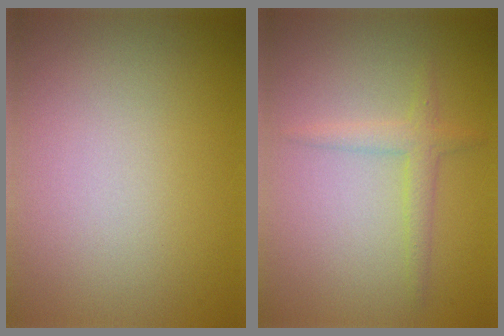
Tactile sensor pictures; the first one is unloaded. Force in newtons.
{"total": 1.8, "press": 1.8, "slide": 0.2}